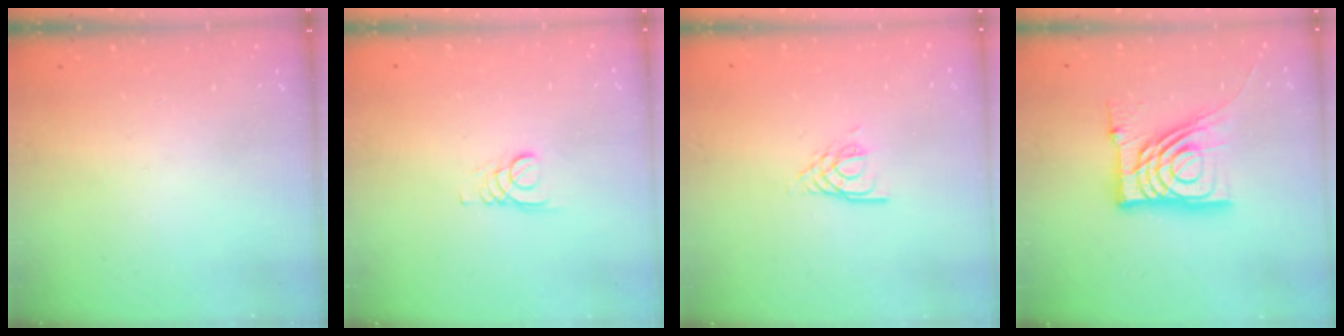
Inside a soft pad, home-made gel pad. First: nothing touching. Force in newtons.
{"total": 2.1, "press": 2.1, "slide": 0.1}
{"total": 3.3, "press": 3.2, "slide": 0.4}
{"total": 18.6, "press": 18.6, "slide": 1.6}